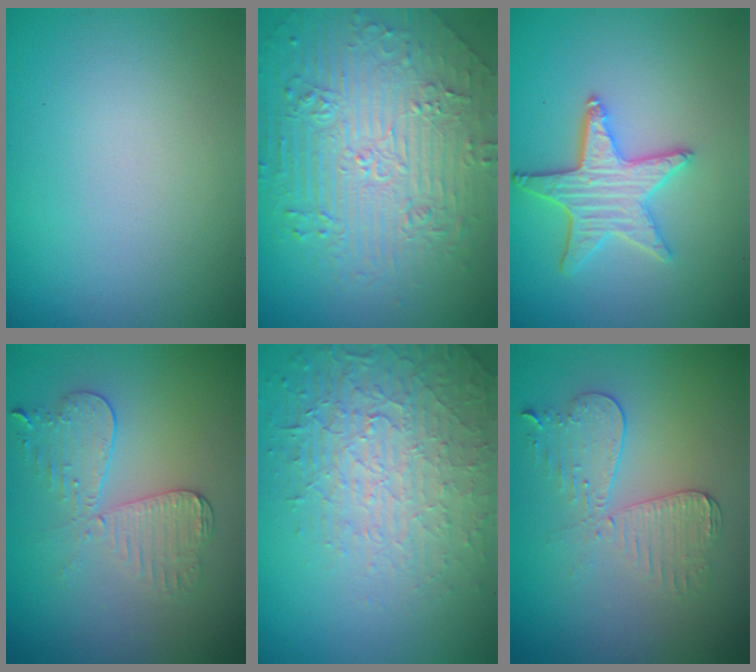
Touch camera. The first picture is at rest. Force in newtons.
{"total": 5.3, "press": 5.0, "slide": 1.6}
{"total": 4.4, "press": 3.7, "slide": 2.3}
{"total": 3.7, "press": 3.1, "slide": 1.9}
{"total": 3.9, "press": 3.7, "slide": 1.2}
{"total": 3.4, "press": 3.0, "slide": 1.7}